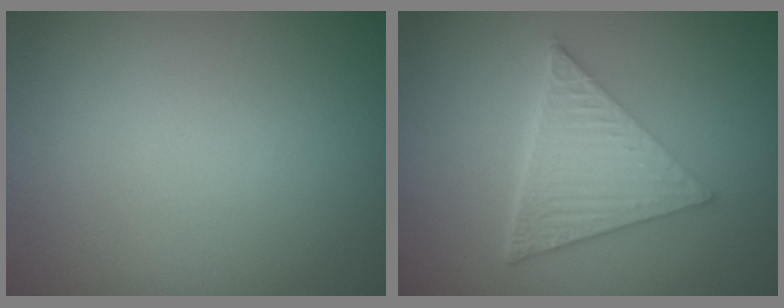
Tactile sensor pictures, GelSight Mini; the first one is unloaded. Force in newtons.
{"total": 6.7, "press": 4.5, "slide": 4.9}